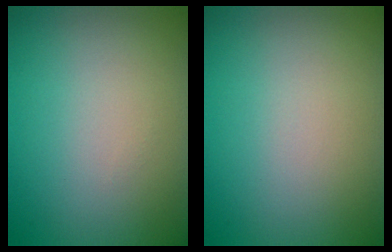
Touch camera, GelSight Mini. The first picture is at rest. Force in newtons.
{"total": 0.0}